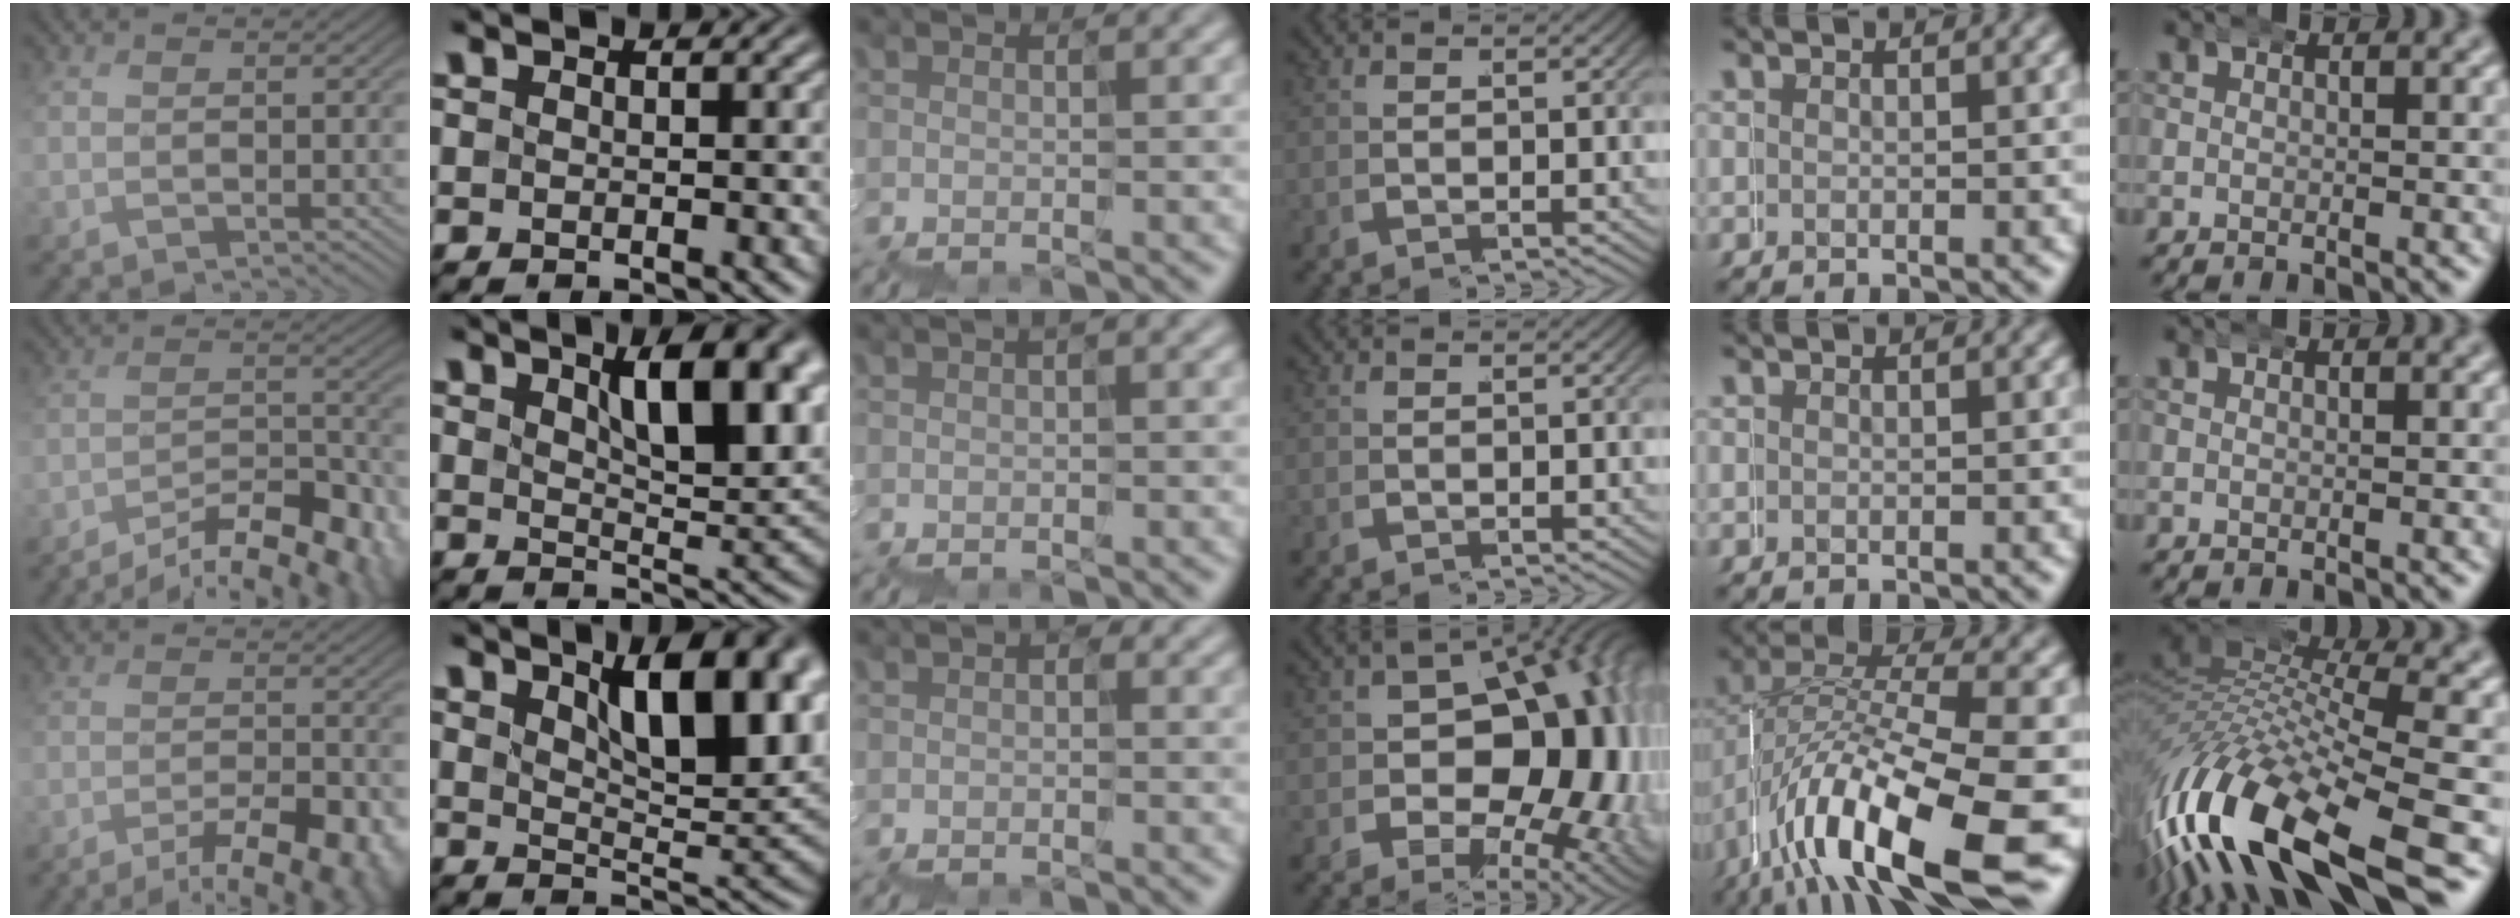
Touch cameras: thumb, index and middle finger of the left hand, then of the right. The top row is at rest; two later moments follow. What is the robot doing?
{"motion": "wrap", "object": "duck tape"}